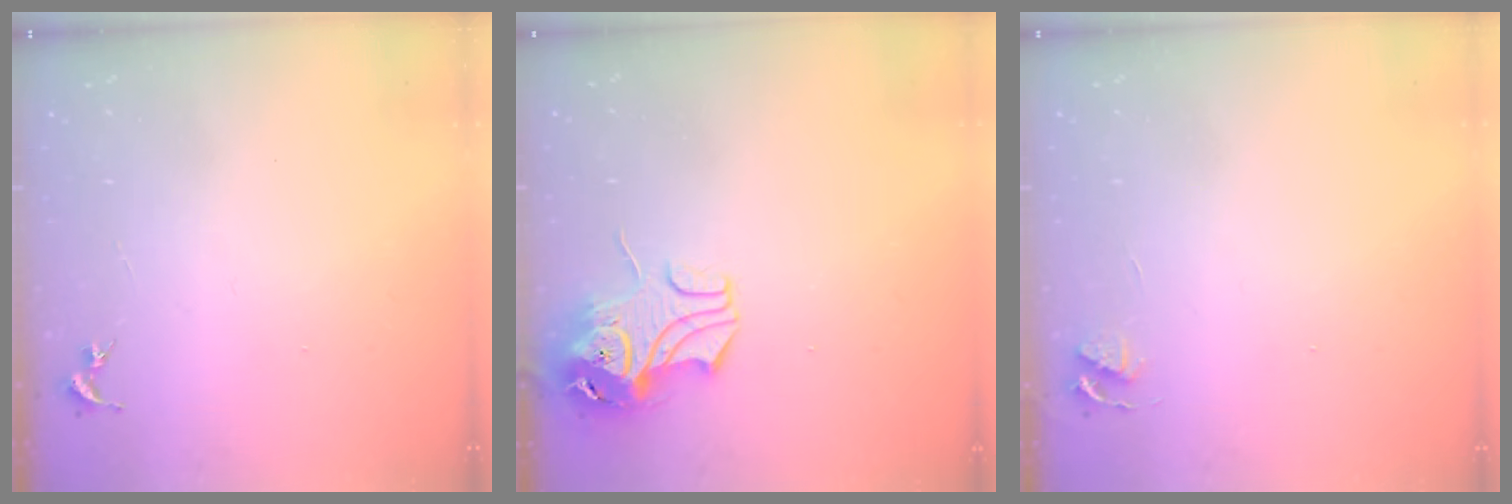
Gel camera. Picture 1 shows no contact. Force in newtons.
{"total": 9.1, "press": 9.0, "slide": 1.4}
{"total": 3.5, "press": 3.4, "slide": 0.5}